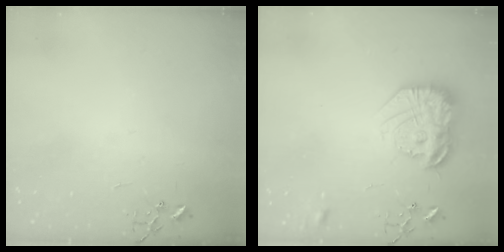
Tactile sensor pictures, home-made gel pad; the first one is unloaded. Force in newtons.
{"total": 18.4, "press": 18.3, "slide": 1.7}